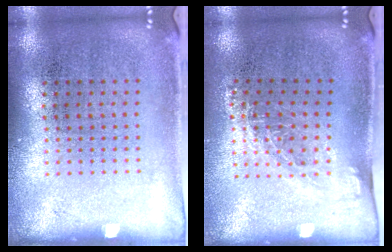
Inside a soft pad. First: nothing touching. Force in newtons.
{"total": 1.3, "press": 0.9, "slide": 0.9}